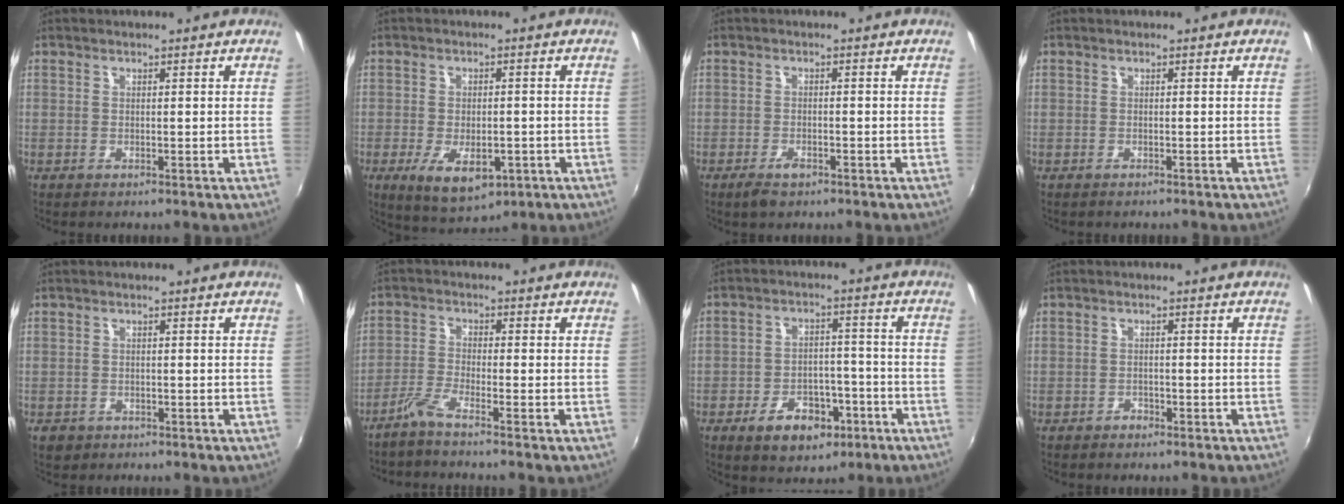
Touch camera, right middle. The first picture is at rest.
{"total": 9.0, "force": [-3.6, 4.6, 6.9], "torque": [-0.136, -0.021, -0.048]}
{"total": 3.2, "force": [-2.2, 1.4, 1.9], "torque": [-0.045, -0.006, -0.039]}
{"total": 0.8, "force": [-0.6, 0.5, 0.0], "torque": [-0.004, 0.001, -0.009]}
{"total": 2.7, "force": [-1.2, 2.2, 1.1], "torque": [-0.026, -0.003, -0.014]}
{"total": 3.4, "force": [-2.8, -0.4, 1.9], "torque": [-0.055, -0.002, -0.059]}
{"total": 9.7, "force": [-5.4, 6.0, 5.4], "torque": [-0.110, 0.017, -0.067]}
{"total": 1.7, "force": [-1.3, 1.1, 0.3], "torque": [-0.010, 0.003, -0.017]}